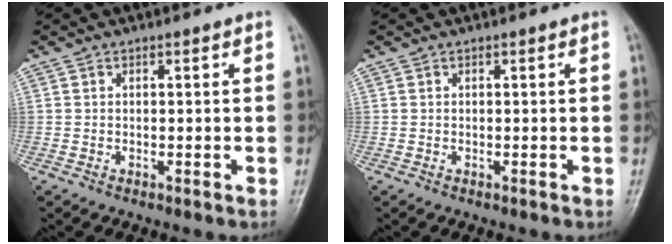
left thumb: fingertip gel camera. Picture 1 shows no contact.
{"total": 0.0}